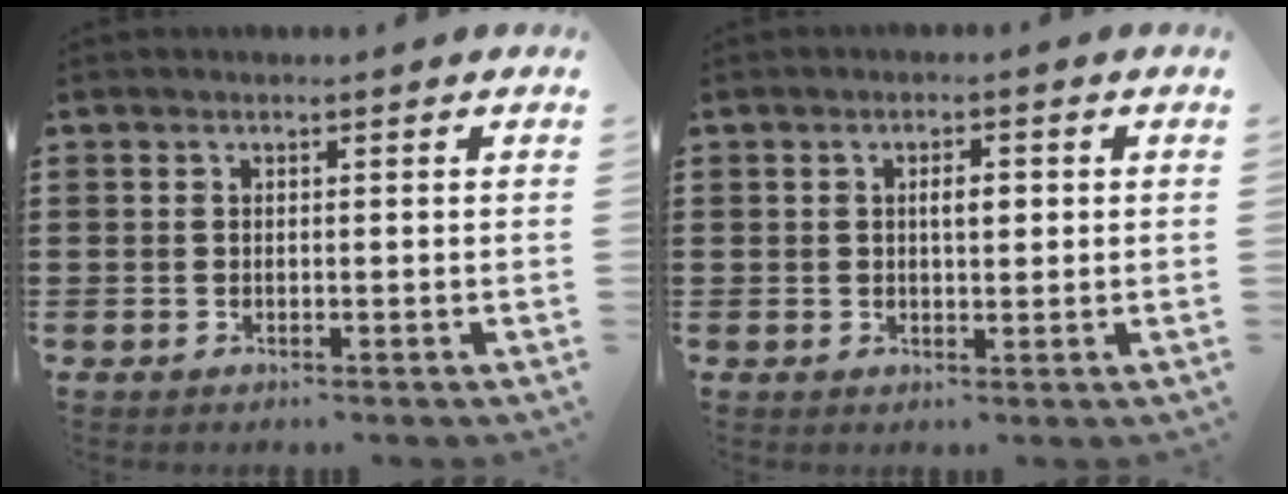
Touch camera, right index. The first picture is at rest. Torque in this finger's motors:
{"motor_torque": [0.98, 0.16, 0.12, 0.06]}